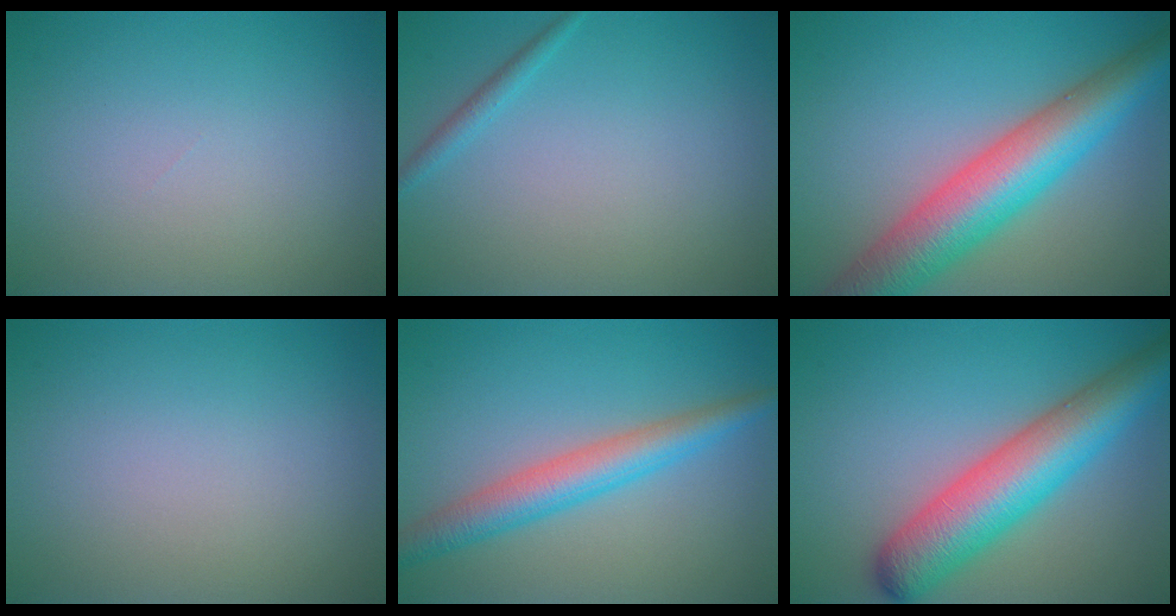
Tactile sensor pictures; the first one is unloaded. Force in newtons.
{"total": 1.1, "press": 1.1, "slide": 0.0}
{"total": 9.5, "press": 9.5, "slide": 0.3}
{"total": 0.0}
{"total": 4.5, "press": 4.5, "slide": 0.1}
{"total": 8.5, "press": 8.5, "slide": 0.3}